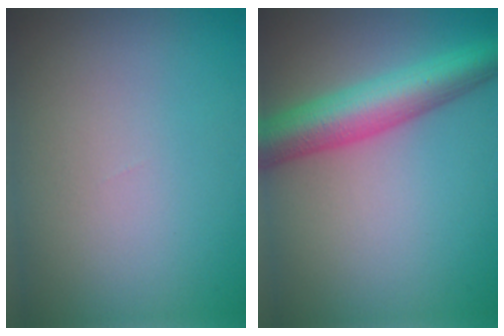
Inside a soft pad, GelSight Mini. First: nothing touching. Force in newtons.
{"total": 6.5, "press": 6.5, "slide": 0.1}